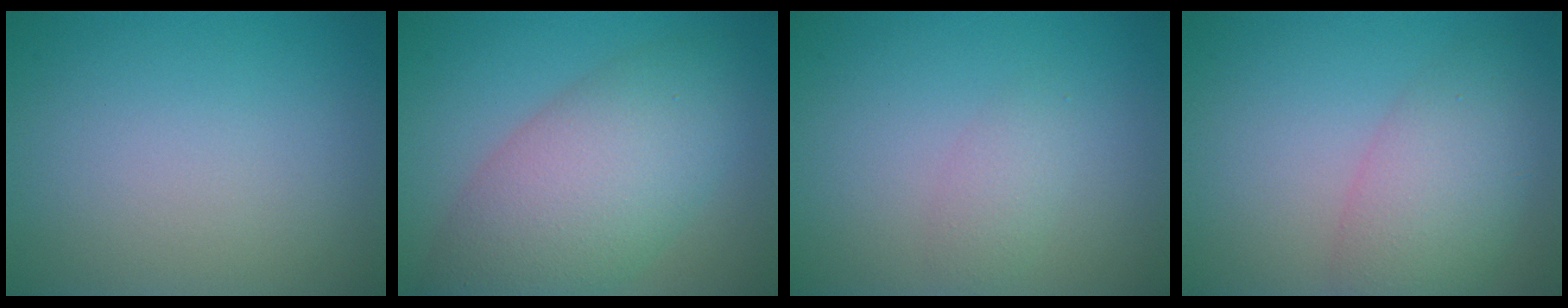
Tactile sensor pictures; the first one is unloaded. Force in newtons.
{"total": 8.5, "press": 8.5, "slide": 0.0}
{"total": 1.6, "press": 1.6, "slide": 0.0}
{"total": 5.1, "press": 5.1, "slide": 0.2}